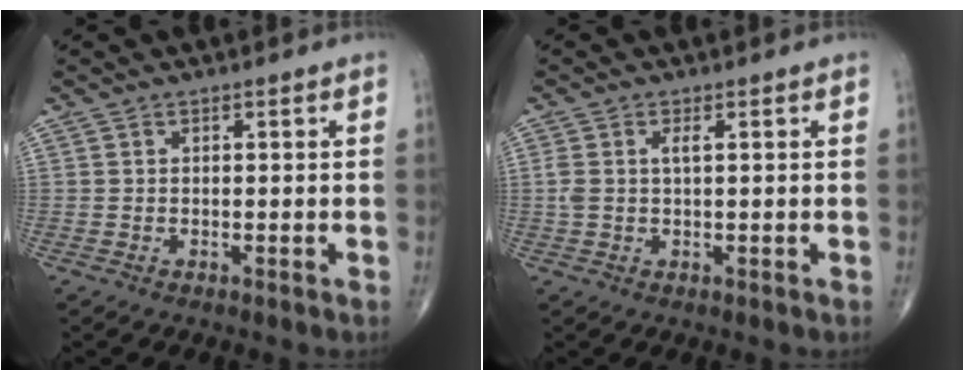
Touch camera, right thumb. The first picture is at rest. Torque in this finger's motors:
{"motor_torque": [-0.03, 0.12, 0.41, 0.07, 0.00]}